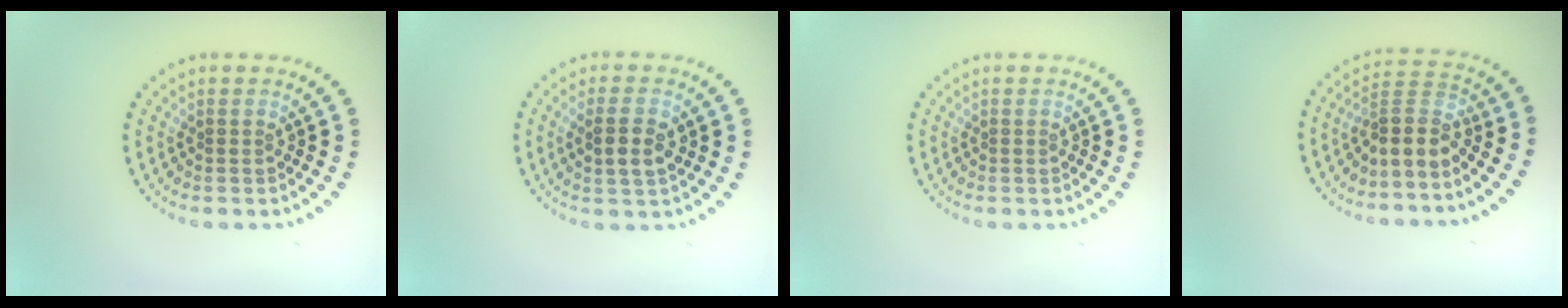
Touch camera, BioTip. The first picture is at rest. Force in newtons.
{"total": 2.9, "press": 2.8, "slide": 0.7}
{"total": 0.0}
{"total": 3.3, "press": 2.5, "slide": 2.1}